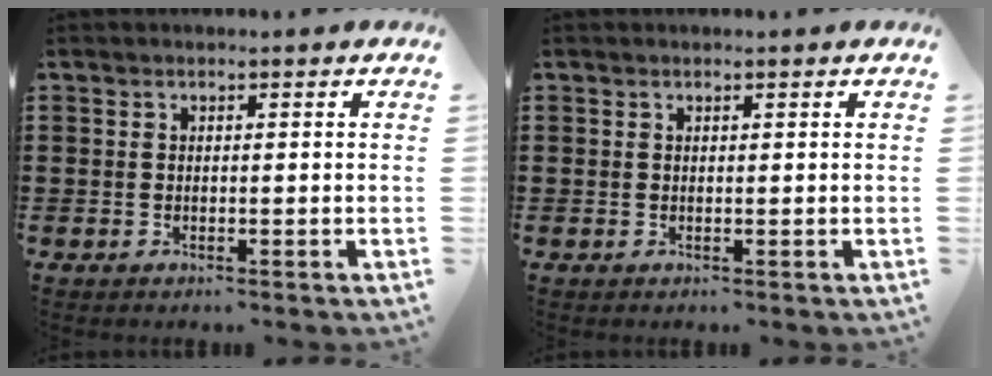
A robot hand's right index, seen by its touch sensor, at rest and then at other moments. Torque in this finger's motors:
{"motor_torque": [-0.02, -0.07, -0.01, 0.00]}